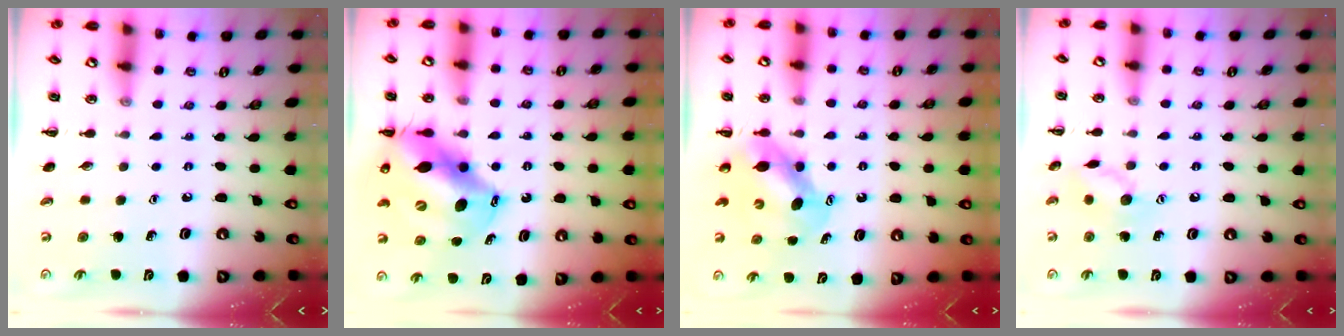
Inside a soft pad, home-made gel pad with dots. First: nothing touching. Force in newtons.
{"total": 15.0, "press": 14.4, "slide": 4.2}
{"total": 7.1, "press": 7.0, "slide": 1.4}
{"total": 8.6, "press": 8.5, "slide": 0.8}